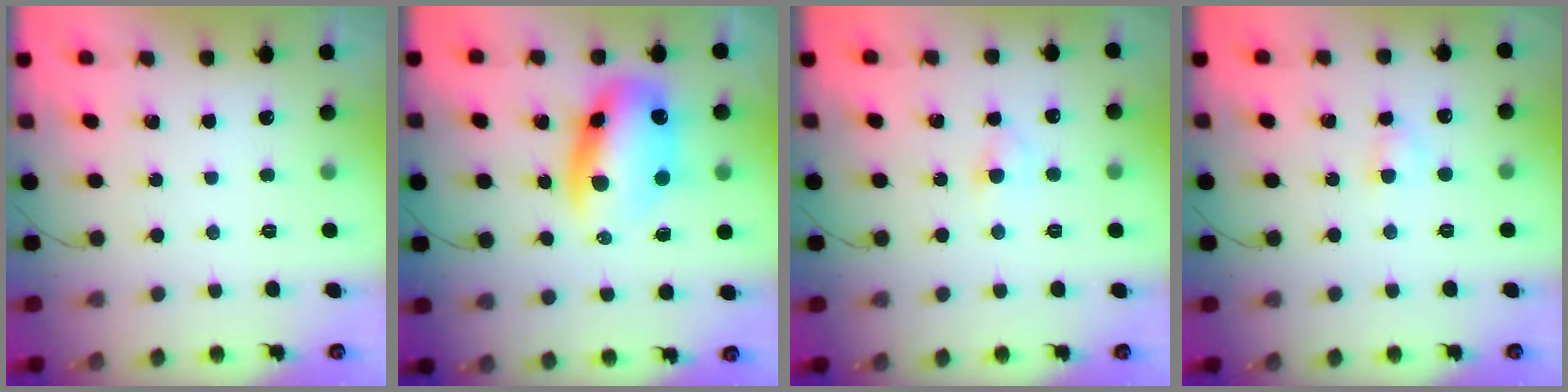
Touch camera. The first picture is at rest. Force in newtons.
{"total": 12.8, "press": 12.4, "slide": 3.4}
{"total": 3.0, "press": 2.8, "slide": 1.0}
{"total": 2.7, "press": 2.5, "slide": 1.1}